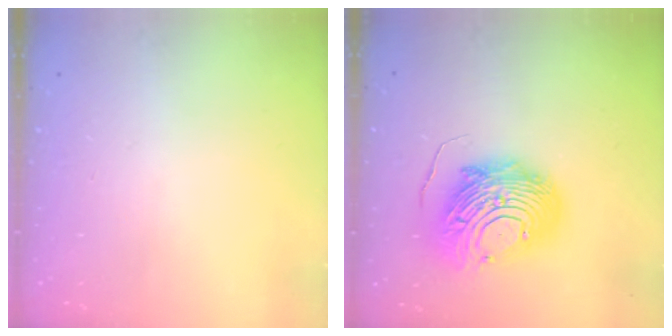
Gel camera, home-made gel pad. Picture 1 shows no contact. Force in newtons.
{"total": 14.8, "press": 14.7, "slide": 1.3}